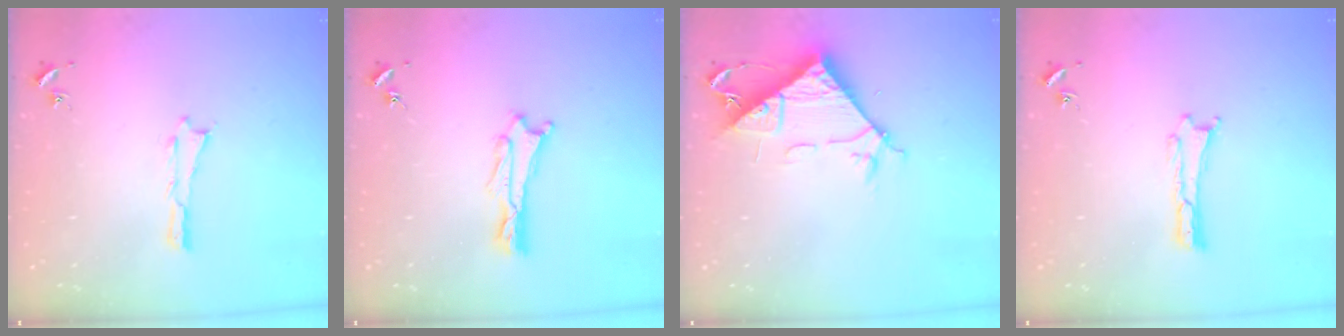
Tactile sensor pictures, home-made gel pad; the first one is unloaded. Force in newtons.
{"total": 1.0, "press": 1.0, "slide": 0.1}
{"total": 8.1, "press": 8.1, "slide": 0.9}
{"total": 0.0}